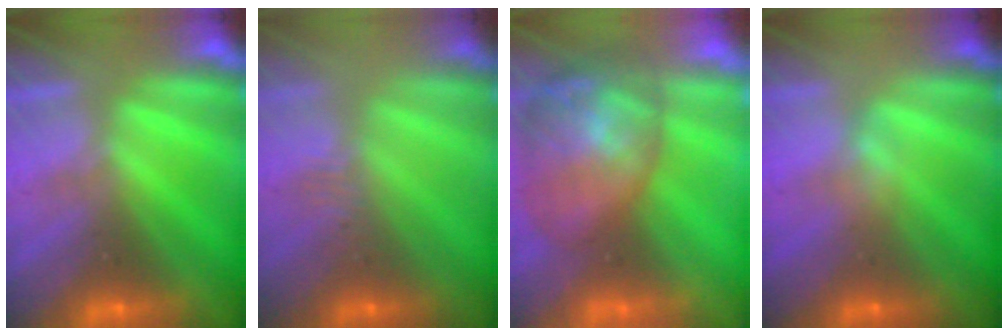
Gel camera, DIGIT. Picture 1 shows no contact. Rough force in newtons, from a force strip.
{"total": 2.9}
{"total": 7.8}
{"total": 2.3}